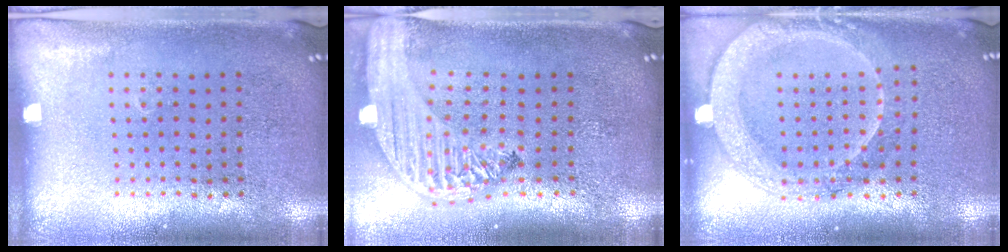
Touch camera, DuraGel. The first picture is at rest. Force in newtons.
{"total": 2.9, "press": 2.2, "slide": 1.8}
{"total": 2.0, "press": 1.9, "slide": 0.8}